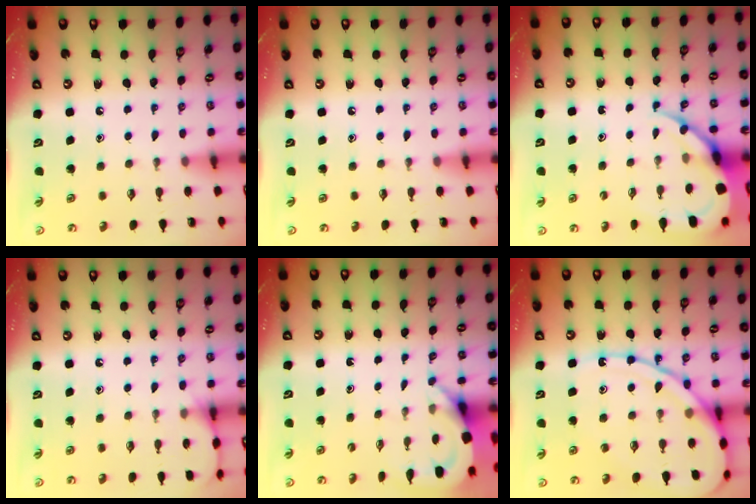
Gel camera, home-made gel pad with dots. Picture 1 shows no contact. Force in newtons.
{"total": 0.0}
{"total": 10.5, "press": 10.4, "slide": 1.1}
{"total": 6.7, "press": 6.6, "slide": 0.8}
{"total": 3.5, "press": 3.5, "slide": 0.2}
{"total": 15.8, "press": 15.7, "slide": 1.5}